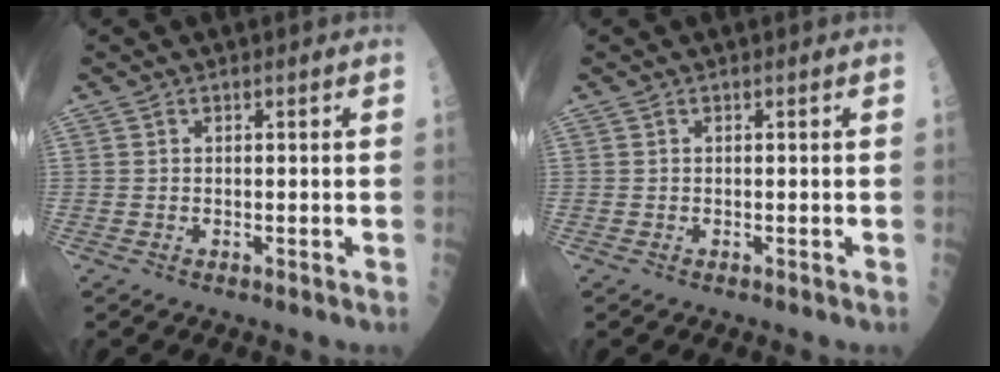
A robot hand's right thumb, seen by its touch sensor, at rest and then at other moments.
{"total": 0.0}